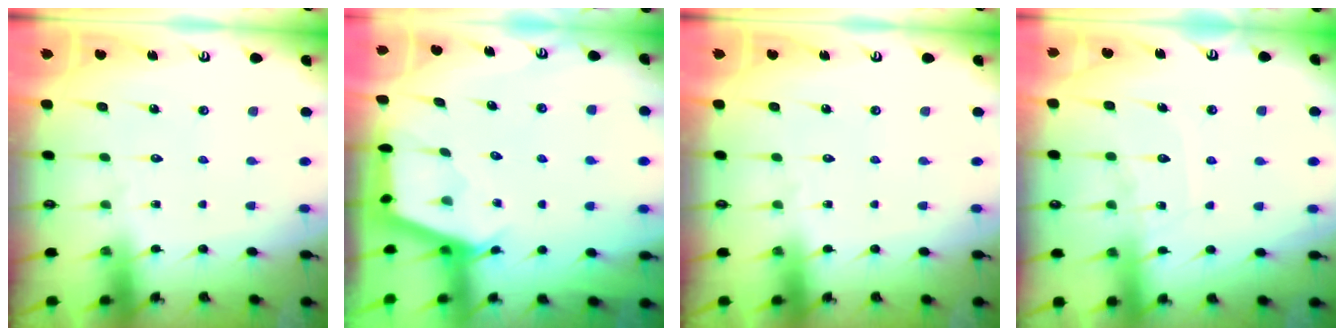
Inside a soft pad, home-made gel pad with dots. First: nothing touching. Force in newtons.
{"total": 2.6, "press": 2.6, "slide": 0.3}
{"total": 0.0}
{"total": 7.0, "press": 6.9, "slide": 0.6}